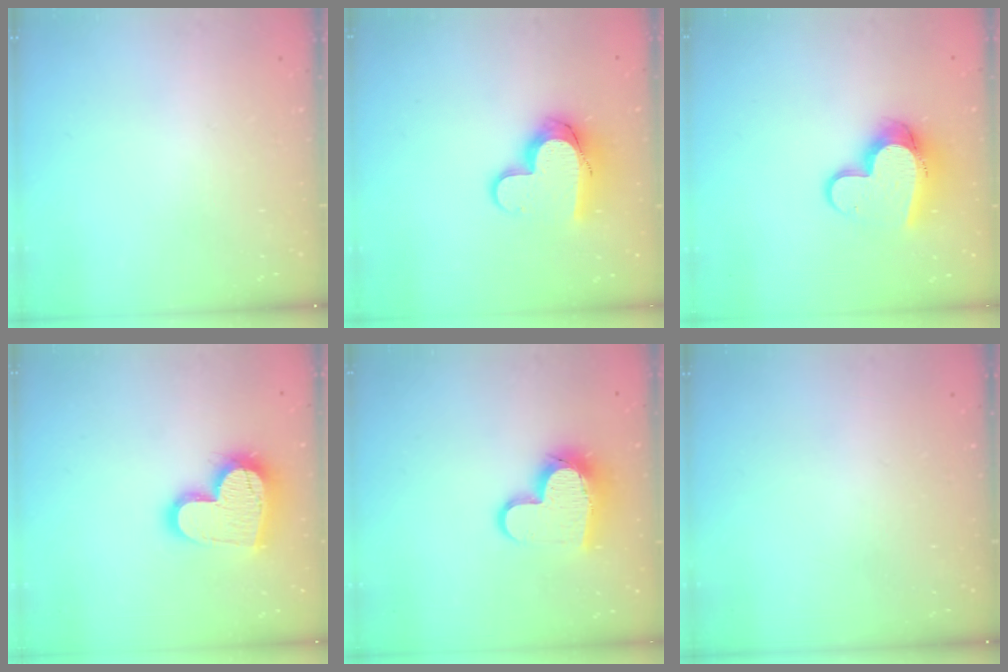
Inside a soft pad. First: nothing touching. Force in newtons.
{"total": 12.4, "press": 12.4, "slide": 0.6}
{"total": 12.6, "press": 12.6, "slide": 1.2}
{"total": 18.2, "press": 18.1, "slide": 1.5}
{"total": 13.2, "press": 13.2, "slide": 1.1}
{"total": 0.0}